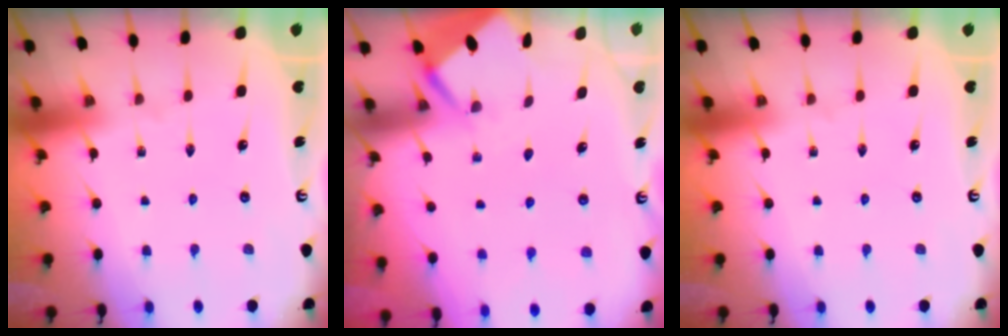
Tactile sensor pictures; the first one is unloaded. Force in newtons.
{"total": 2.7, "press": 2.6, "slide": 0.4}
{"total": 0.0}